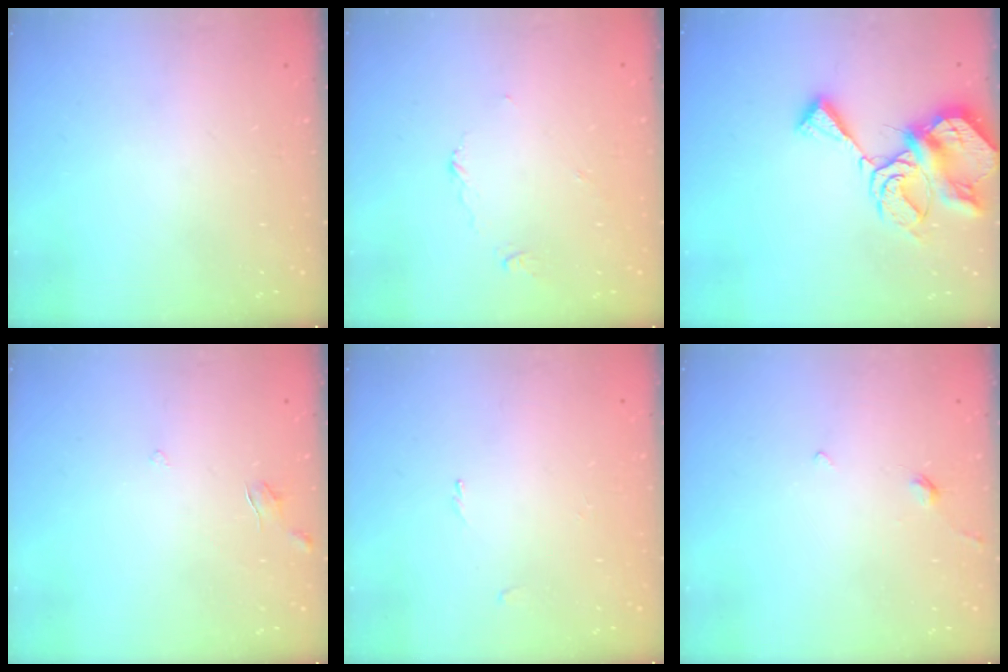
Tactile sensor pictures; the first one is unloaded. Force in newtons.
{"total": 3.3, "press": 3.3, "slide": 0.4}
{"total": 14.4, "press": 14.3, "slide": 1.5}
{"total": 3.9, "press": 3.9, "slide": 0.3}
{"total": 0.0}
{"total": 1.7, "press": 1.6, "slide": 0.5}